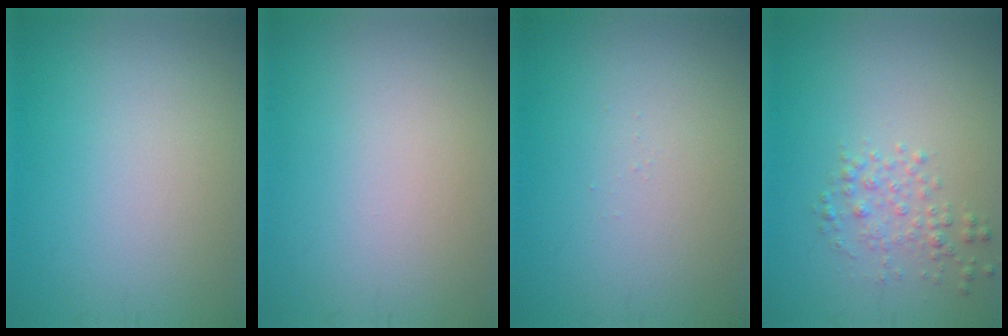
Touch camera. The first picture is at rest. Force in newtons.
{"total": 0.0}
{"total": 0.0}
{"total": 1.9, "press": 1.9, "slide": 0.0}